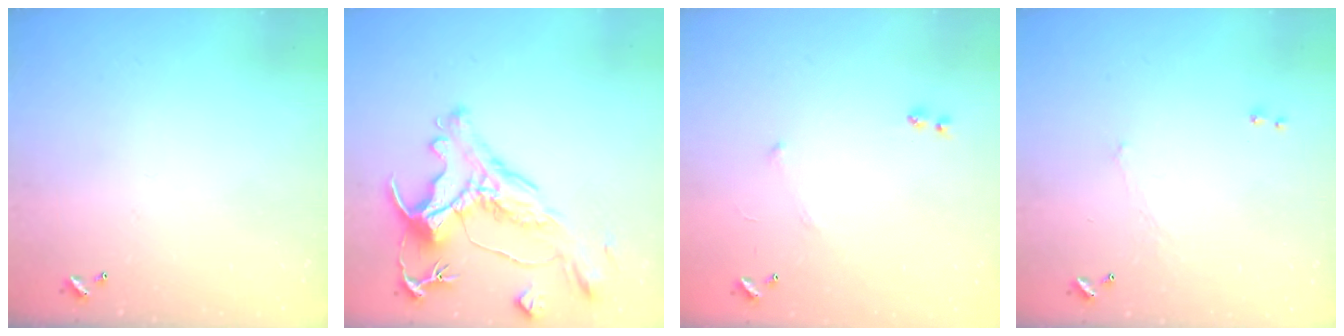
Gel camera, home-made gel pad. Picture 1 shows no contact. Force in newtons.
{"total": 2.8, "press": 2.4, "slide": 1.5}
{"total": 5.2, "press": 5.1, "slide": 0.8}
{"total": 0.7, "press": 0.3, "slide": 0.6}